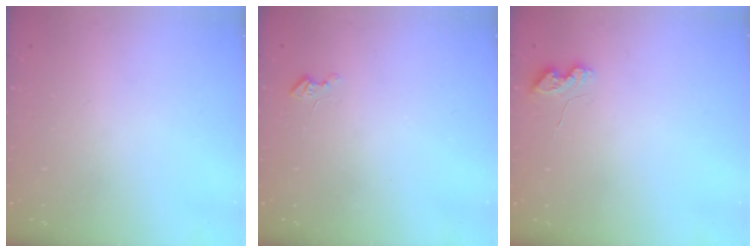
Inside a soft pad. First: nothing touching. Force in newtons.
{"total": 2.6, "press": 2.6, "slide": 0.3}
{"total": 5.1, "press": 5.1, "slide": 0.7}